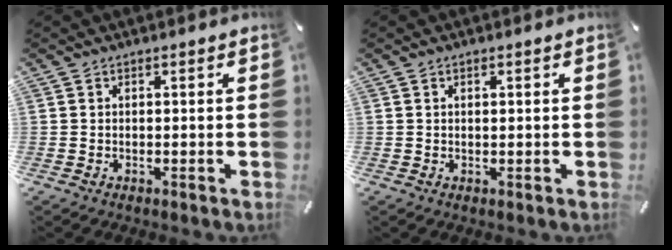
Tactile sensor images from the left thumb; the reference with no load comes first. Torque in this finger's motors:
{"motor_torque": [-0.23, -0.26, -0.06, 0.07, -0.03]}